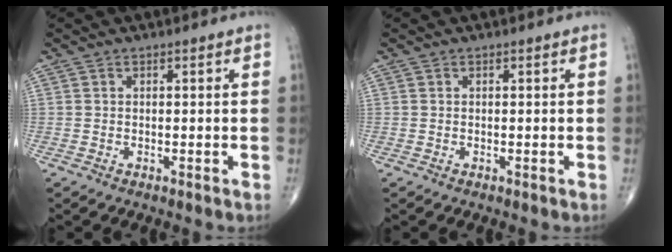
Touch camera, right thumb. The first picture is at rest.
{"total": 0.0}